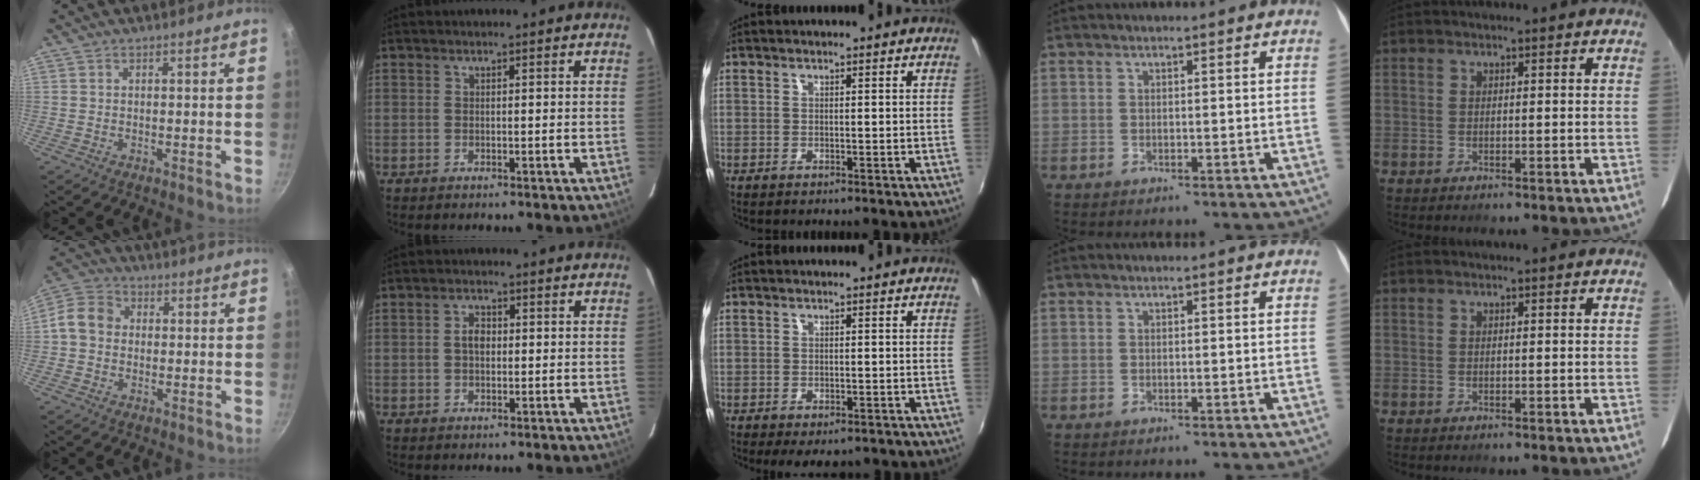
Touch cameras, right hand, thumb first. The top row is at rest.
{"thumb": {"total": 7.1, "force": [-0.1, 5.9, 3.9], "torque": [-0.054, 0.019, -0.023]}, "index": {"total": 2.5, "force": [0.1, 1.8, 1.8], "torque": [-0.032, 0.008, 0.000]}, "middle": {"total": 3.5, "force": [-2.3, 1.6, 2.0], "torque": [-0.042, -0.017, -0.031]}}